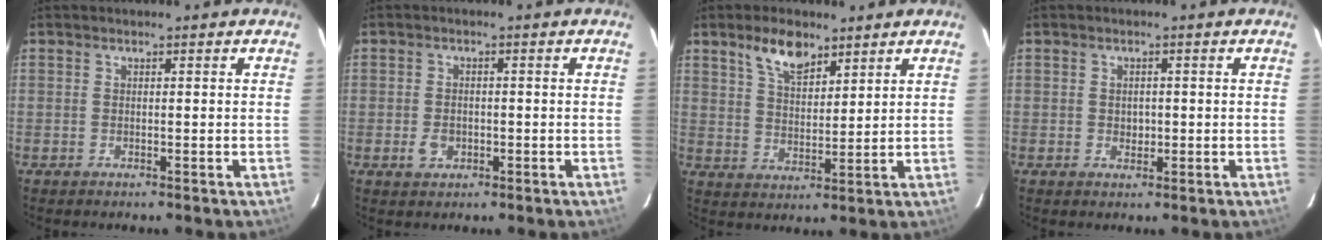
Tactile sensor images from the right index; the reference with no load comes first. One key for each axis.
{"total": 3.0, "fx": -0.9, "fy": 2.3, "fz": 1.7, "tx": -0.034, "ty": 0.000, "tz": -0.013}
{"total": 7.6, "fx": 5.1, "fy": 3.4, "fz": 4.4, "tx": -0.073, "ty": 0.007, "tz": 0.097}
{"total": 1.8, "fx": -0.1, "fy": 1.6, "fz": 0.9, "tx": -0.012, "ty": 0.001, "tz": 0.000}